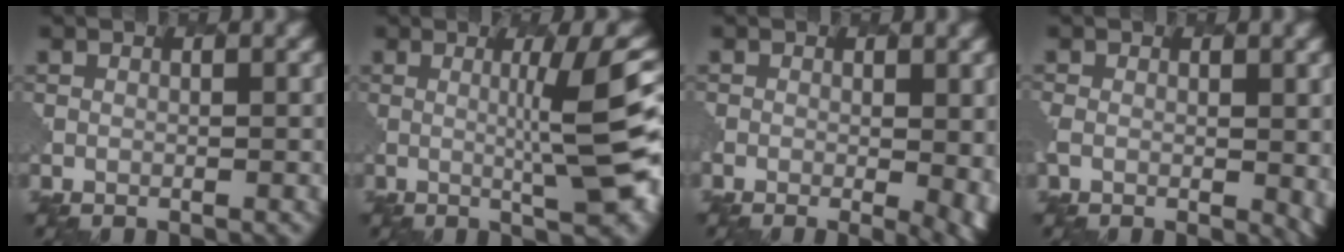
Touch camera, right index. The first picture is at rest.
{"total": 8.3, "force": [0.5, 1.3, 8.2], "torque": [-0.107, 0.006, 0.009]}
{"total": 7.2, "force": [-1.1, 3.4, 6.2], "torque": [-0.053, -0.009, -0.009]}
{"total": 5.0, "force": [-0.4, 2.9, 4.0], "torque": [-0.065, -0.018, -0.001]}